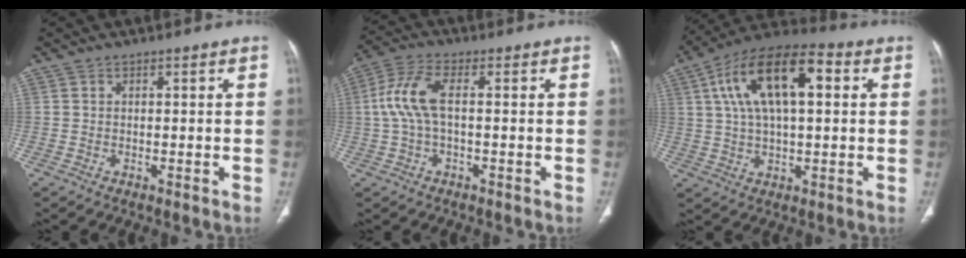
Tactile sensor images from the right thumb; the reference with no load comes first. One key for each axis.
{"total": 7.8, "fx": 0.3, "fy": 3.2, "fz": 7.1, "tx": -0.178, "ty": 0.021, "tz": 0.003}
{"total": 17.9, "fx": 4.8, "fy": 8.1, "fz": 15.2, "tx": -0.259, "ty": 0.021, "tz": 0.076}